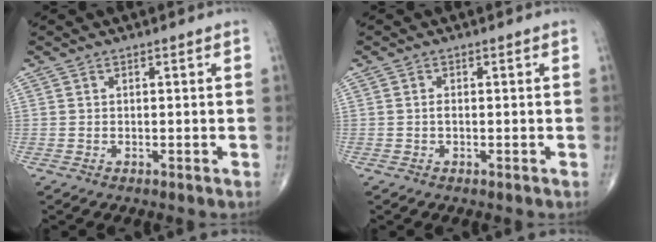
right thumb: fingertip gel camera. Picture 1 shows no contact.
{"total": 0.6, "force": [-0.1, 0.2, 0.5], "torque": [-0.007, 0.001, -0.004]}